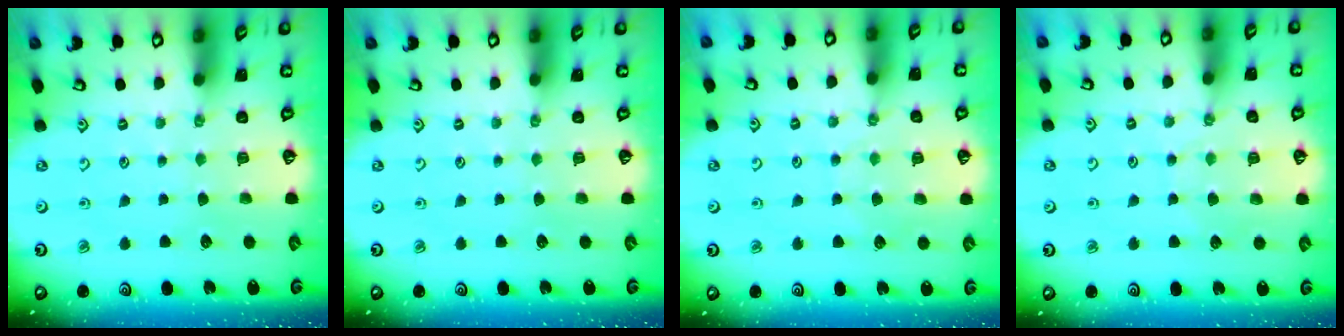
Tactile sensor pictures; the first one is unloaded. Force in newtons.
{"total": 0.0}
{"total": 4.6, "press": 4.5, "slide": 0.5}
{"total": 4.6, "press": 4.5, "slide": 0.5}